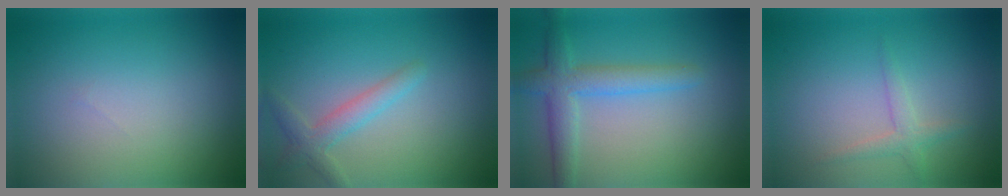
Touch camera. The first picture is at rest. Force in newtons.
{"total": 2.5, "press": 2.5, "slide": 0.1}
{"total": 2.9, "press": 2.9, "slide": 0.1}
{"total": 1.6, "press": 1.6, "slide": 0.0}